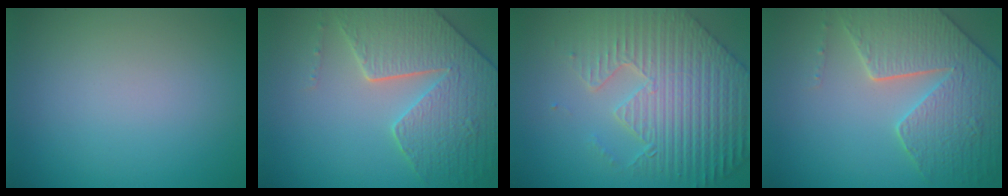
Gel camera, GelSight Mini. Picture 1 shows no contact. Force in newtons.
{"total": 7.1, "press": 5.9, "slide": 4.0}
{"total": 8.6, "press": 6.5, "slide": 5.6}
{"total": 6.8, "press": 5.8, "slide": 3.6}